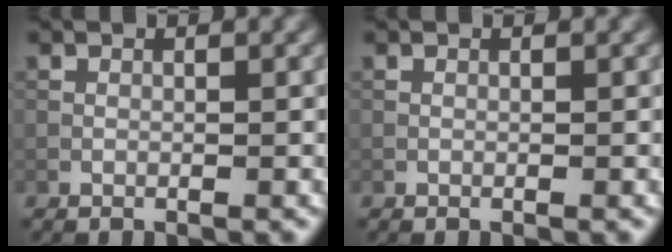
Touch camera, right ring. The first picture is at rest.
{"total": 0.0}